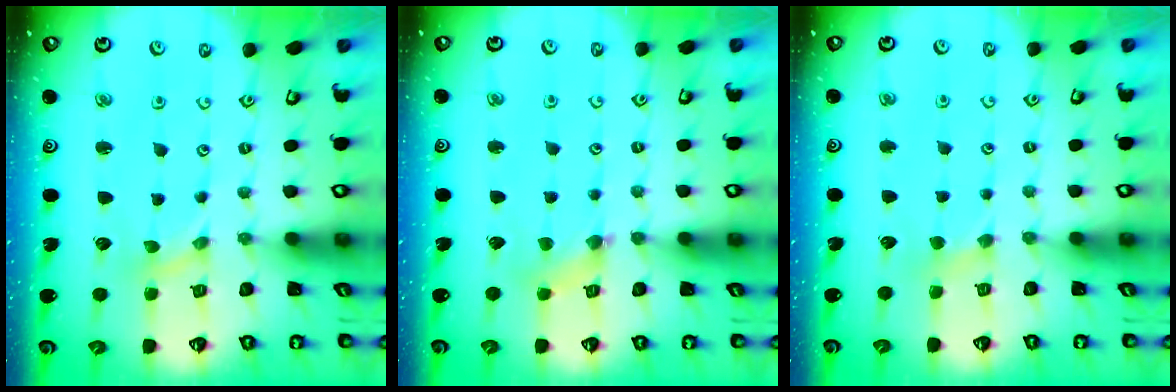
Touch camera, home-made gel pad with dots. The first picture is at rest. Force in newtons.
{"total": 2.3, "press": 2.3, "slide": 0.3}
{"total": 1.9, "press": 1.9, "slide": 0.4}